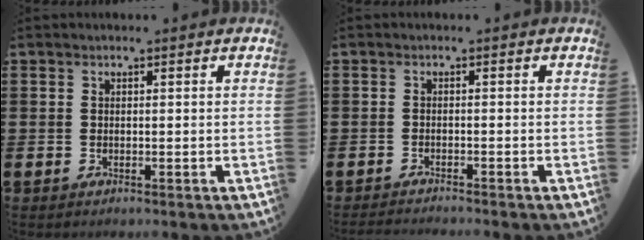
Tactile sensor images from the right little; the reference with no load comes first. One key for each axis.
{"total": 1.0, "fx": -1.0, "fy": -0.1, "fz": 0.2, "tx": -0.003, "ty": -0.002, "tz": -0.020}